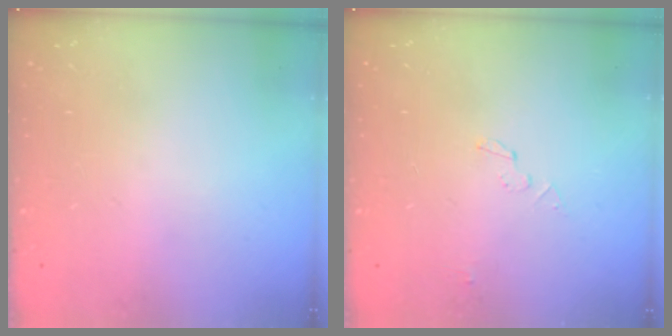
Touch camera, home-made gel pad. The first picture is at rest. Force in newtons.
{"total": 2.9, "press": 2.9, "slide": 0.3}